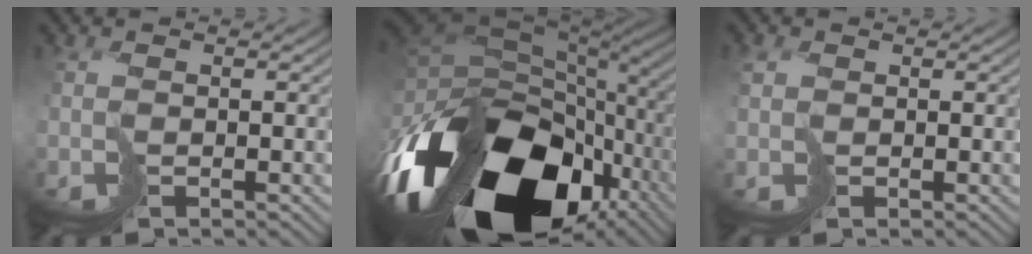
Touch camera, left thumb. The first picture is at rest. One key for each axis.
{"total": 18.8, "fx": -8.3, "fy": 10.6, "fz": 13.1, "tx": -0.294, "ty": -0.033, "tz": -0.105}
{"total": 1.4, "fx": 0.8, "fy": 1.2, "fz": 0.2, "tx": -0.008, "ty": -0.001, "tz": 0.014}